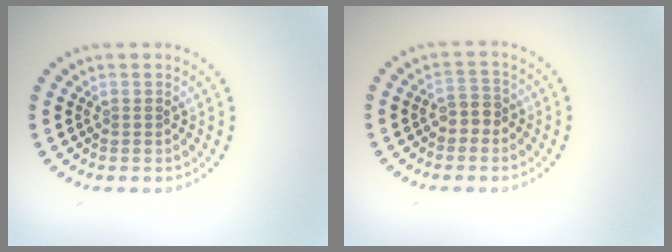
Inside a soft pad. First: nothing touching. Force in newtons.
{"total": 1.9, "press": 1.8, "slide": 0.7}